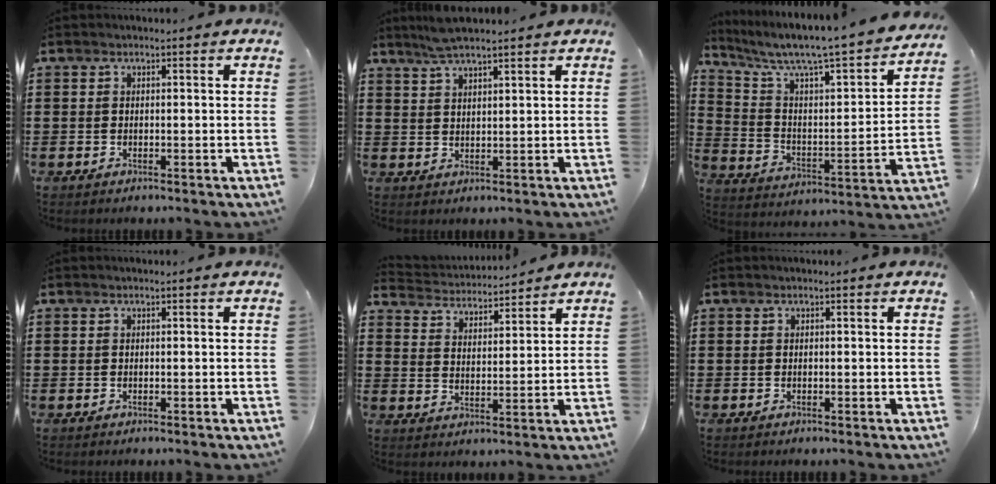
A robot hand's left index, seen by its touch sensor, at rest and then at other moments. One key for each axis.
{"total": 3.7, "fx": 3.2, "fy": 0.2, "fz": 1.9, "tx": -0.044, "ty": -0.001, "tz": 0.058}
{"total": 6.3, "fx": 5.5, "fy": 0.5, "fz": 3.0, "tx": -0.088, "ty": -0.055, "tz": 0.086}
{"total": 0.0}
{"total": 3.6, "fx": 3.6, "fy": 0.2, "fz": 0.0, "tx": -0.022, "ty": -0.023, "tz": 0.060}
{"total": 0.0}